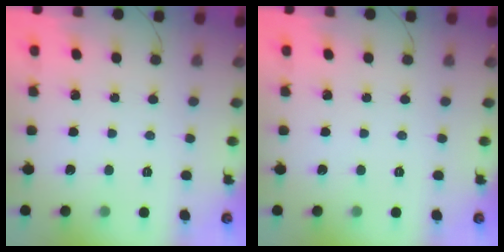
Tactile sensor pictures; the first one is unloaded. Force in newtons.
{"total": 0.0}